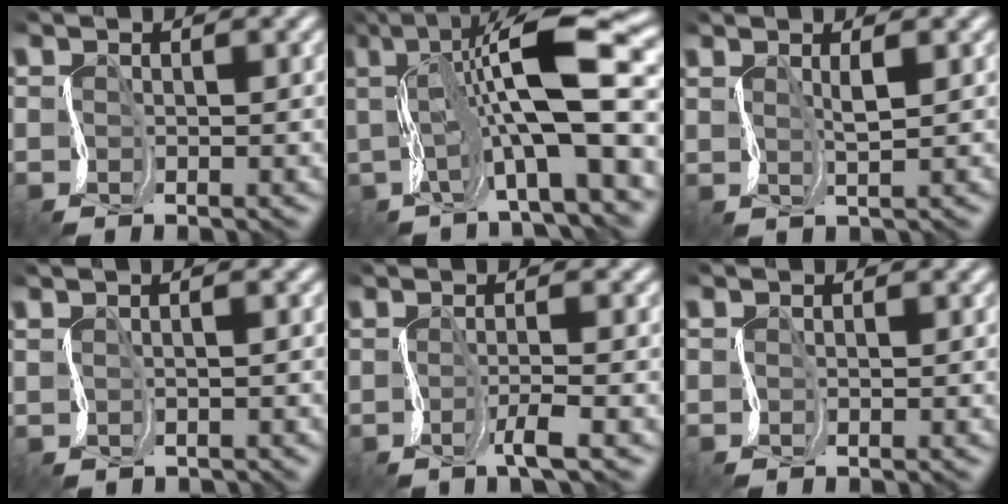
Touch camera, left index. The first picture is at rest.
{"total": 12.3, "force": [2.3, 2.7, 11.8], "torque": [-0.199, 0.038, 0.036]}
{"total": 2.2, "force": [1.9, -0.9, -0.5], "torque": [-0.002, 0.014, 0.027]}
{"total": 1.4, "force": [1.3, -0.1, -0.4], "torque": [0.013, 0.010, 0.006]}
{"total": 1.1, "force": [0.1, -0.6, 1.0], "torque": [-0.023, 0.008, -0.014]}
{"total": 0.0}